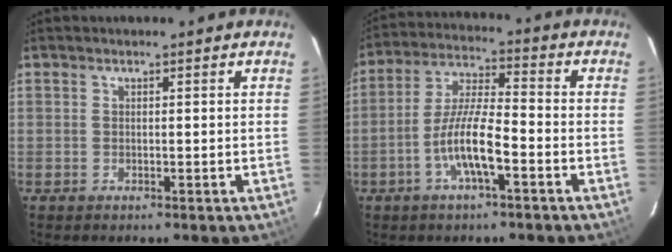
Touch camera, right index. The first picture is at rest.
{"total": 9.7, "force": [-4.2, 1.7, 8.6], "torque": [-0.176, 0.003, -0.081]}